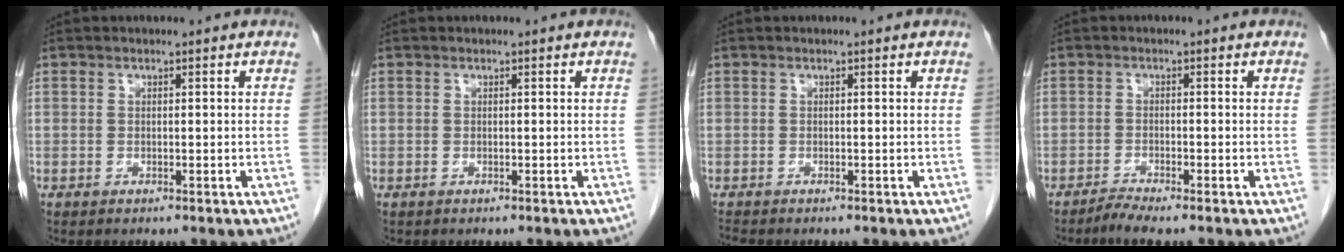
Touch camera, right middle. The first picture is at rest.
{"total": 0.0}
{"total": 0.7, "force": [-0.7, 0.0, 0.0], "torque": [-0.006, -0.004, -0.015]}
{"total": 2.3, "force": [-2.1, -0.5, 0.8], "torque": [-0.022, -0.008, -0.042]}